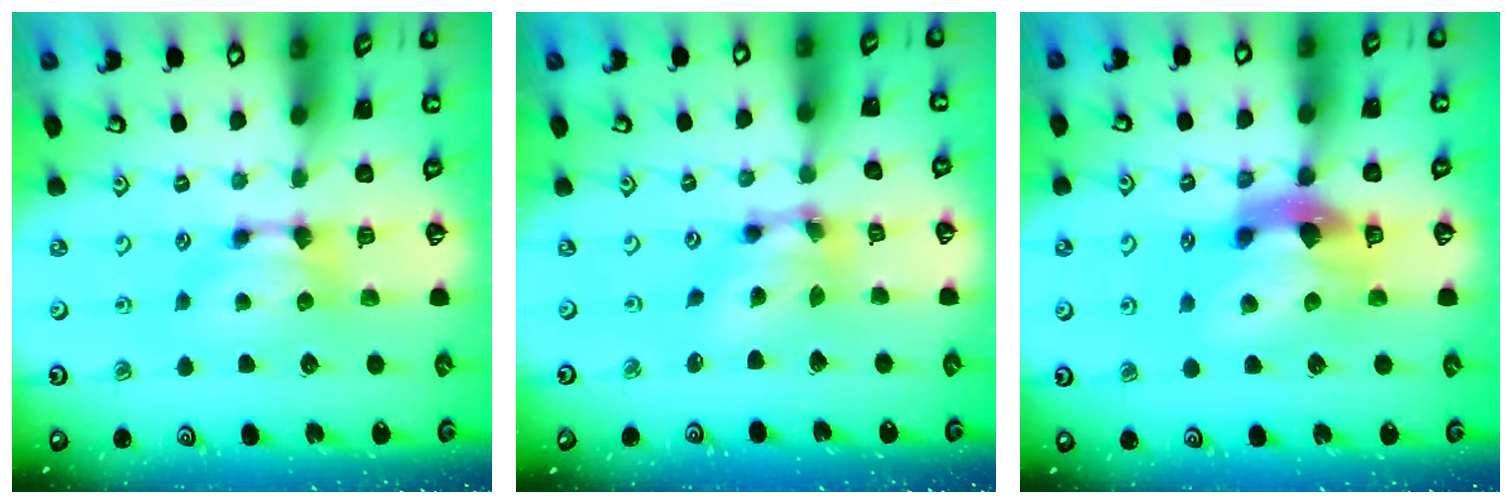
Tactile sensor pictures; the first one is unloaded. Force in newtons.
{"total": 6.2, "press": 5.7, "slide": 2.4}
{"total": 6.8, "press": 6.5, "slide": 1.9}